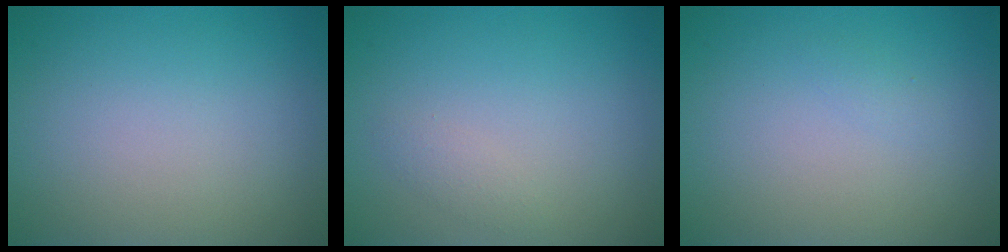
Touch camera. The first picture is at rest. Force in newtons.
{"total": 0.9, "press": 0.9, "slide": 0.1}
{"total": 0.5, "press": 0.5, "slide": 0.0}